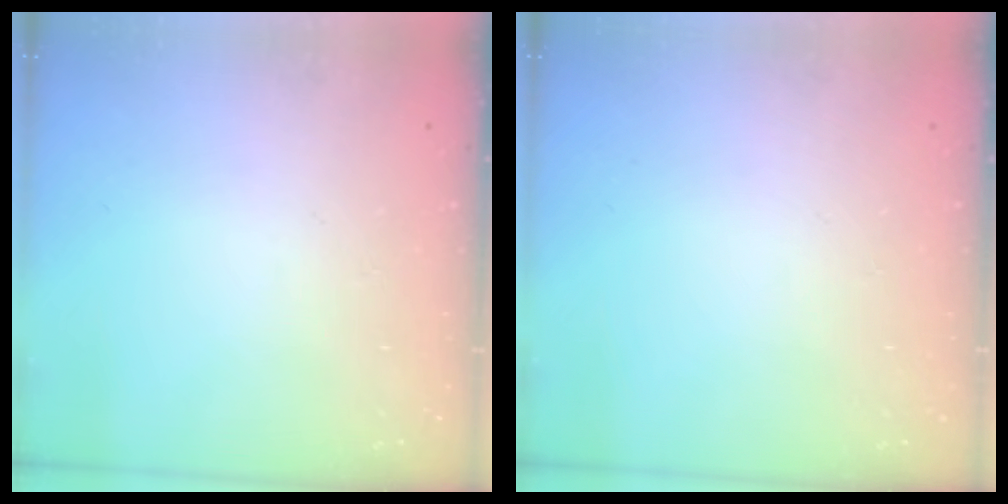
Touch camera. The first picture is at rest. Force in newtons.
{"total": 0.0}